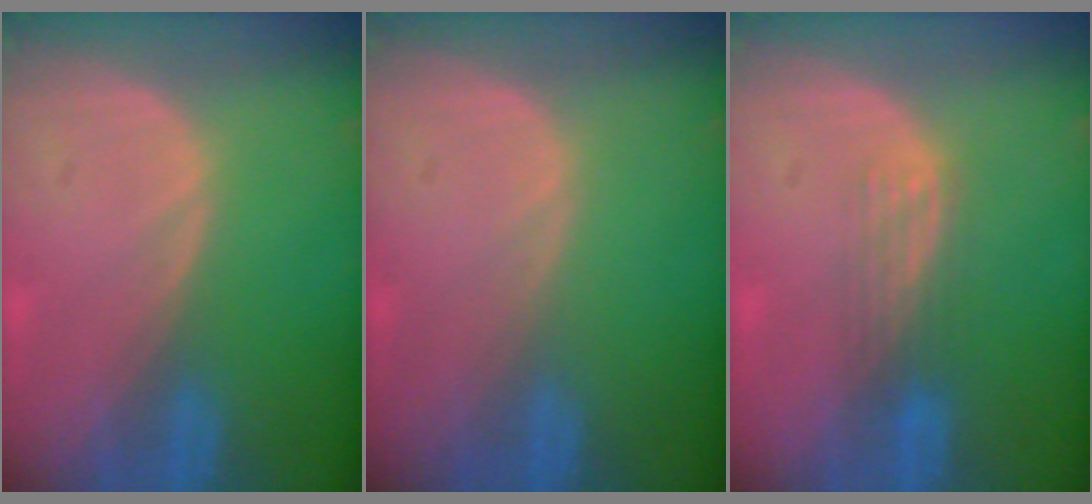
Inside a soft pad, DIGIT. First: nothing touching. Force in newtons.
{"total": 0.0}
{"total": 2.9, "press": 2.7, "slide": 1.1}